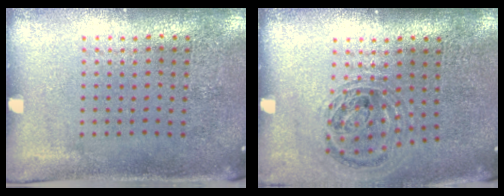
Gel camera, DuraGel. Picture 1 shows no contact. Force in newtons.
{"total": 0.9, "press": 0.9, "slide": 0.3}